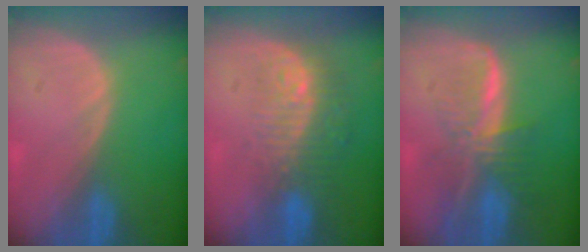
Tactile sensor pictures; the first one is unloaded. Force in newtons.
{"total": 9.9, "press": 8.2, "slide": 5.5}
{"total": 8.3, "press": 6.9, "slide": 4.5}